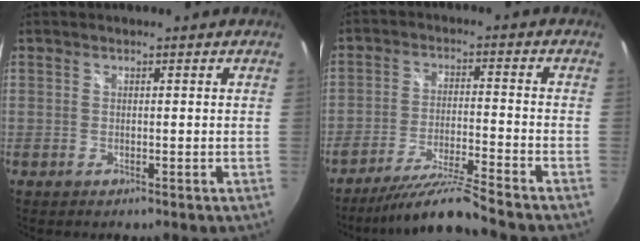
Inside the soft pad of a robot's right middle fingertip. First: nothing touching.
{"total": 9.5, "force": [-8.5, -2.2, 3.4], "torque": [-0.084, 0.001, -0.155]}